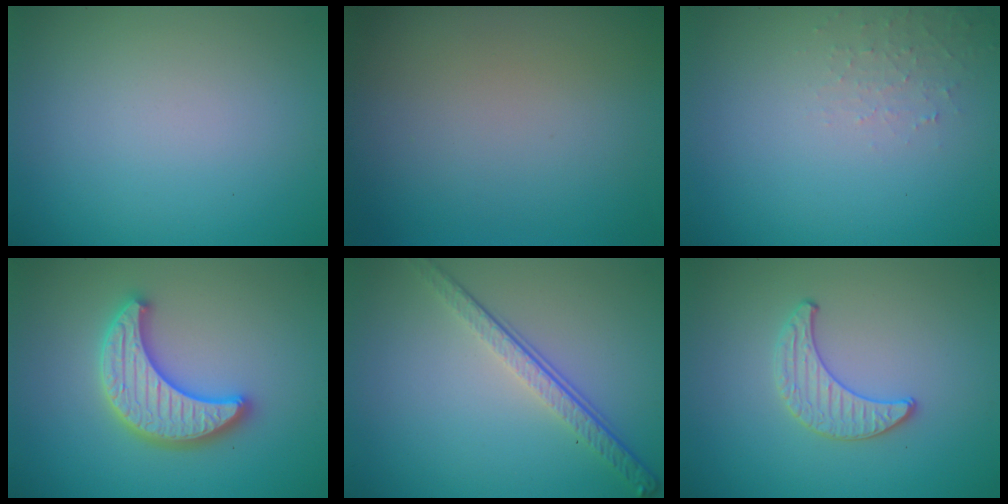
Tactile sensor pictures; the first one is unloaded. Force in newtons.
{"total": 0.0}
{"total": 1.3, "press": 1.3, "slide": 0.2}
{"total": 5.3, "press": 5.2, "slide": 0.9}
{"total": 4.1, "press": 2.8, "slide": 2.9}
{"total": 1.5, "press": 1.5, "slide": 0.1}